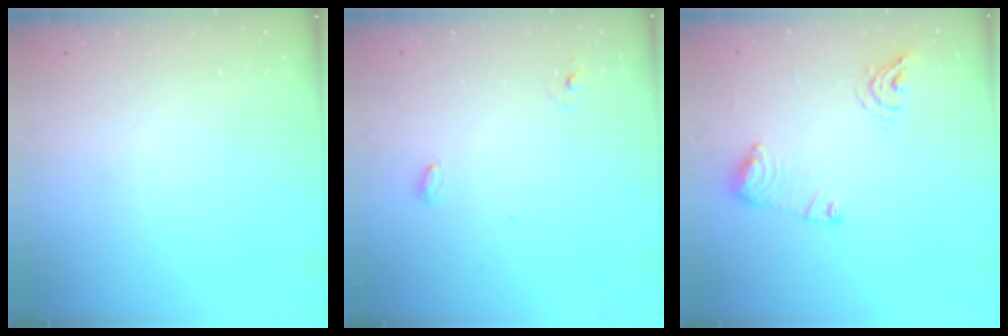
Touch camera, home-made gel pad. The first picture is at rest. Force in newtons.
{"total": 4.5, "press": 4.5, "slide": 0.4}
{"total": 10.7, "press": 10.6, "slide": 1.1}